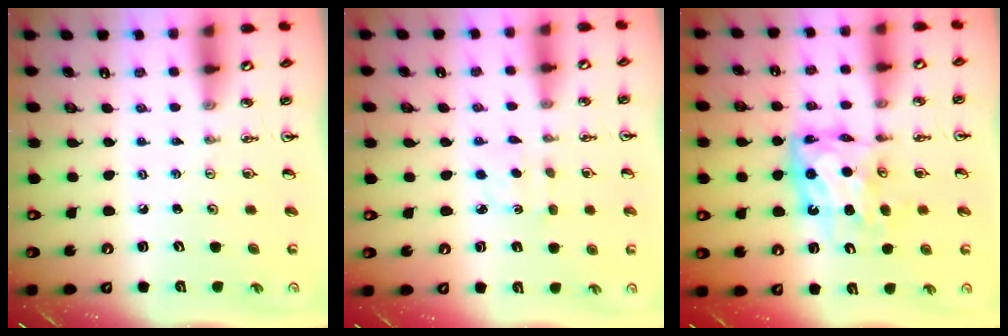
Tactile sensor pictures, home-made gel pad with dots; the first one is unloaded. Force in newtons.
{"total": 1.7, "press": 1.7, "slide": 0.5}
{"total": 11.3, "press": 11.3, "slide": 1.0}